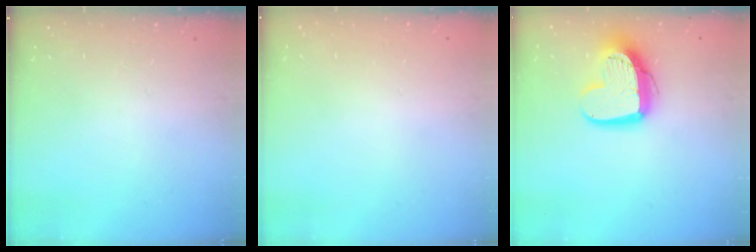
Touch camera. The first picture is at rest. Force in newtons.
{"total": 0.0}
{"total": 14.6, "press": 14.6, "slide": 1.1}